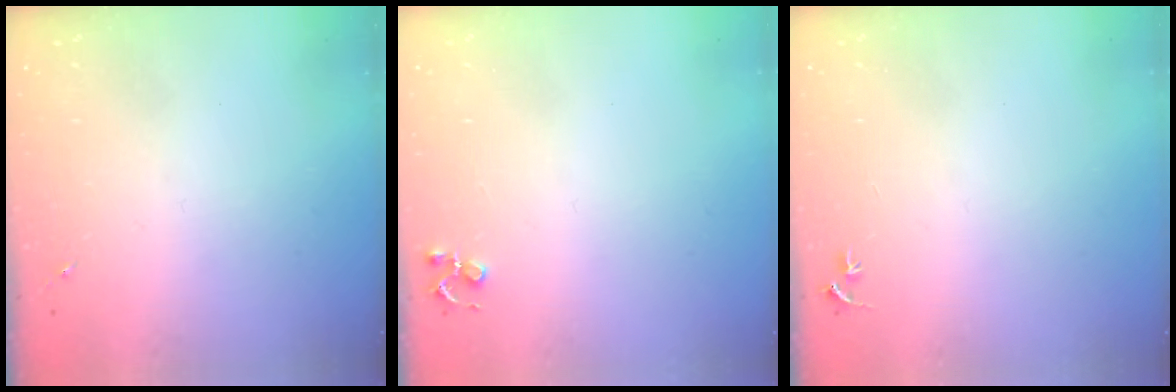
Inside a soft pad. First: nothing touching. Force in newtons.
{"total": 4.1, "press": 4.1, "slide": 0.5}
{"total": 2.7, "press": 2.7, "slide": 0.3}